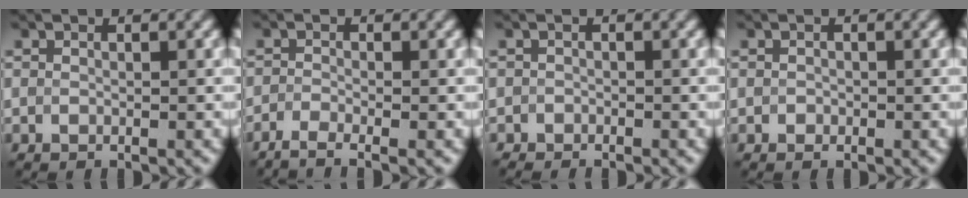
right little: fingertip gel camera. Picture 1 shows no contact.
{"total": 2.5, "force": [-2.3, 0.1, 0.8], "torque": [-0.011, -0.008, -0.047]}
{"total": 2.0, "force": [-1.8, 0.0, -0.9], "torque": [0.012, -0.011, -0.025]}
{"total": 0.8, "force": [-0.7, 0.1, -0.4], "torque": [0.002, 0.001, -0.006]}